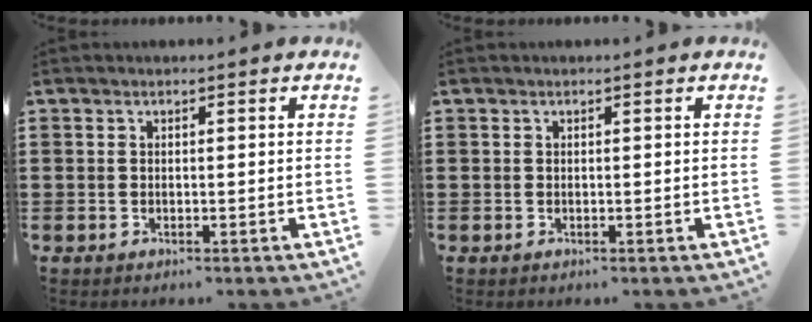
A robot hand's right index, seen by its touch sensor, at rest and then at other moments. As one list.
[{"total": 0.0}]